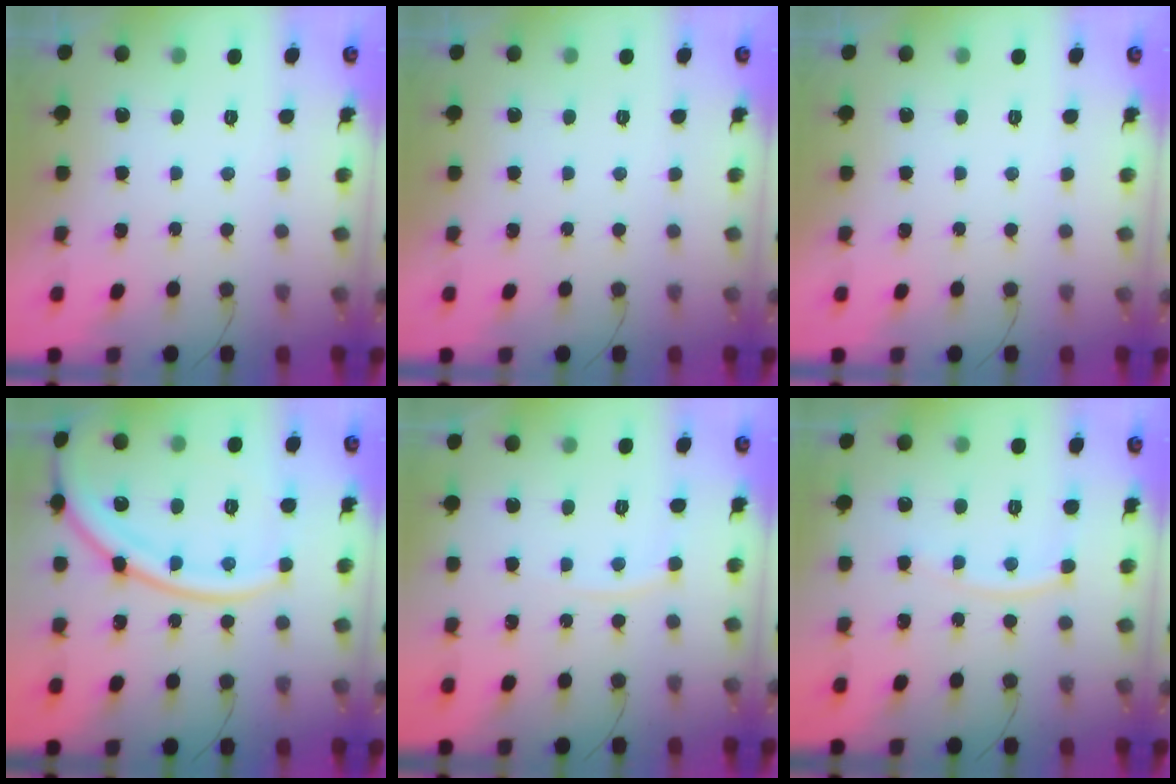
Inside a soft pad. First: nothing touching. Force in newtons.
{"total": 0.0}
{"total": 0.0}
{"total": 19.1, "press": 19.0, "slide": 2.4}
{"total": 2.5, "press": 2.5, "slide": 0.4}
{"total": 7.1, "press": 7.1, "slide": 0.9}